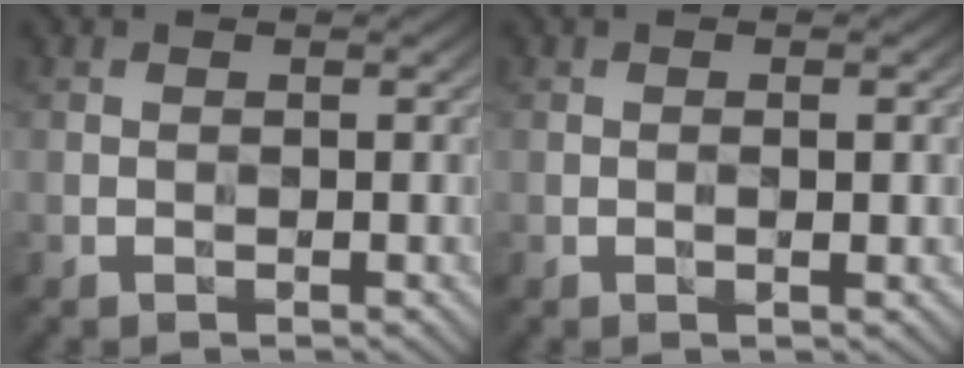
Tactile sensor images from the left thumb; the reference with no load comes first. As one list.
[{"total": 1.8, "force": [-0.1, 0.1, 1.7], "torque": [-0.031, 0.000, -0.004]}]